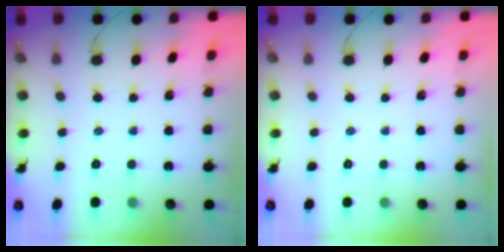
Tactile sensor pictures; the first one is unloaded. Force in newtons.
{"total": 0.0}